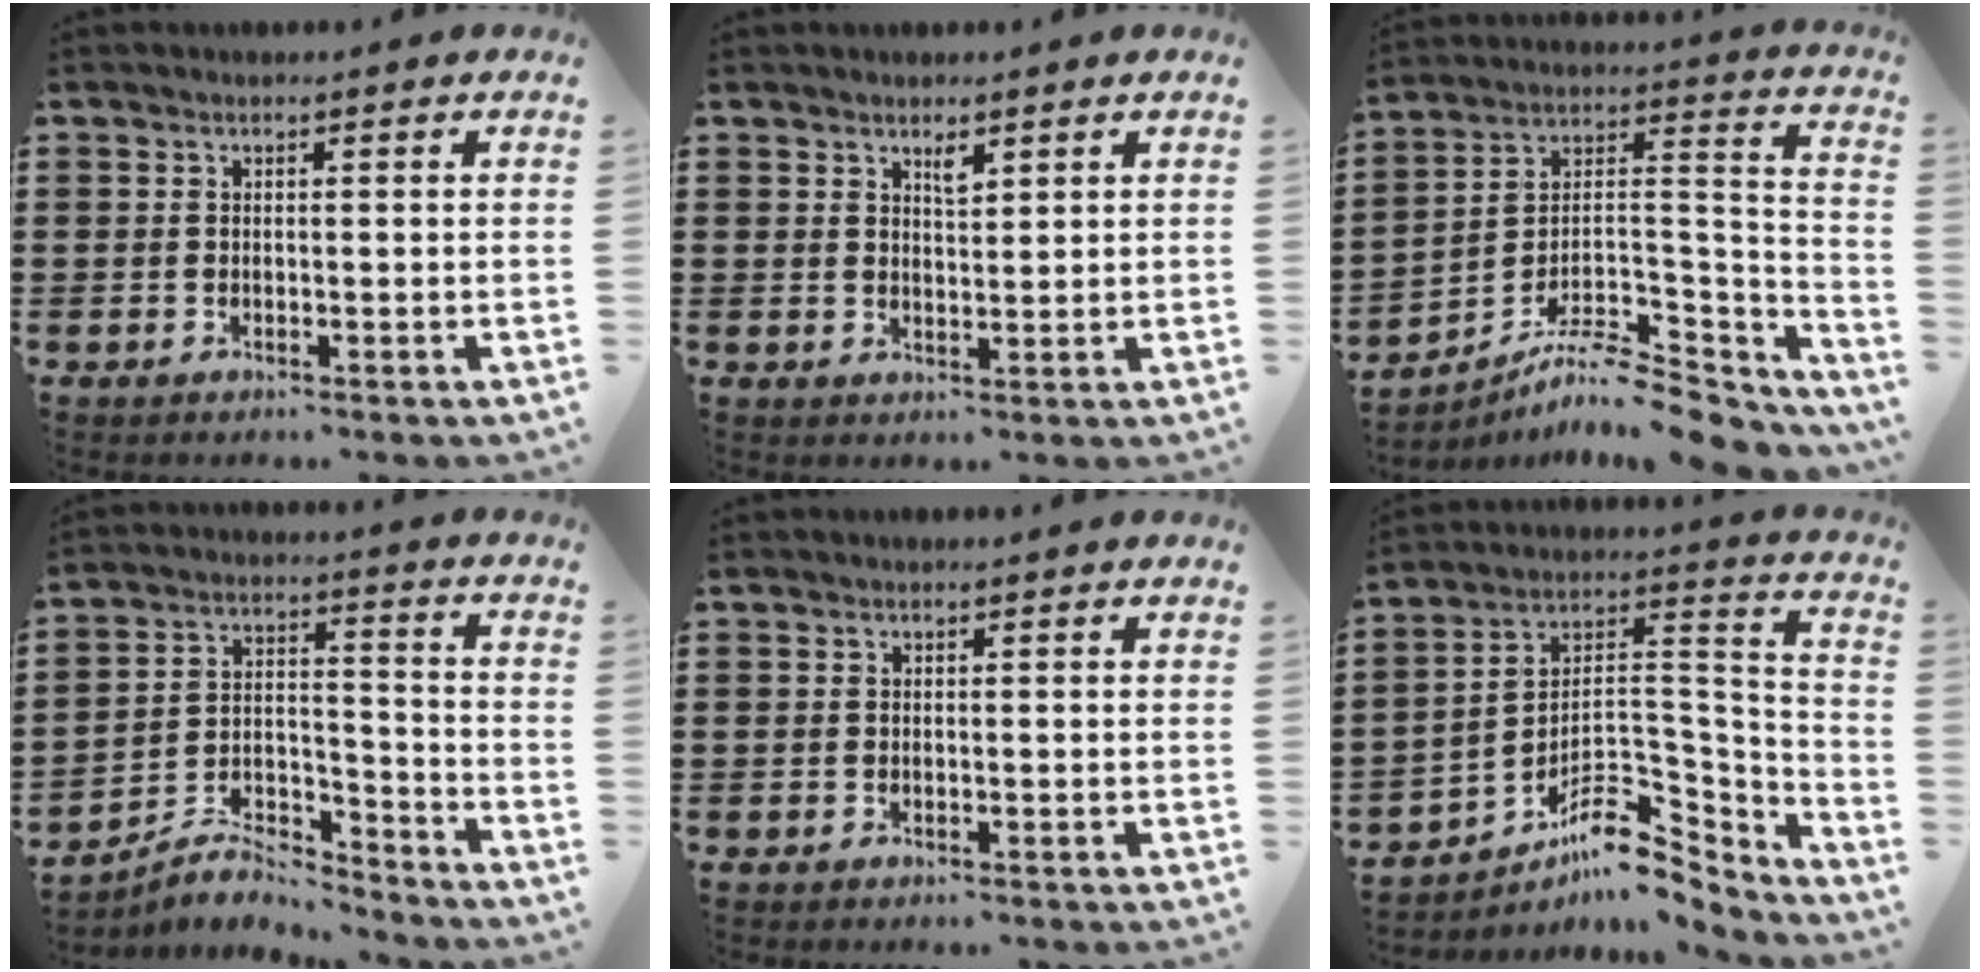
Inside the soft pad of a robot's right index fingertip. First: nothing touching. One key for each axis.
{"total": 2.2, "fx": 1.6, "fy": 0.7, "fz": 1.3, "tx": -0.020, "ty": 0.000, "tz": 0.027}
{"total": 9.6, "fx": -8.3, "fy": 2.1, "fz": 4.3, "tx": -0.066, "ty": 0.015, "tz": -0.162}
{"total": 6.6, "fx": -6.2, "fy": 1.2, "fz": 1.7, "tx": -0.031, "ty": 0.009, "tz": -0.121}
{"total": 0.0}
{"total": 9.2, "fx": -6.2, "fy": 4.5, "fz": 5.2, "tx": -0.082, "ty": 0.000, "tz": -0.115}